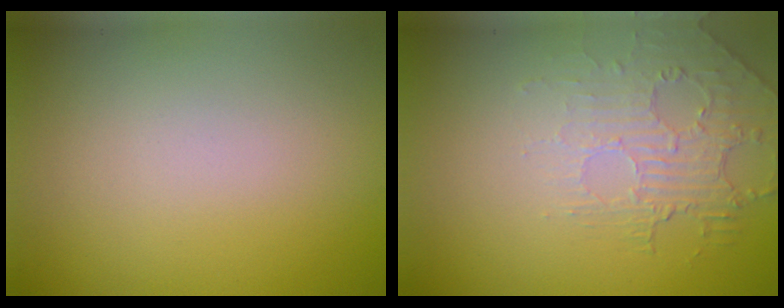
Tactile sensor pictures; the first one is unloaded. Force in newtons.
{"total": 2.1, "press": 1.2, "slide": 1.7}